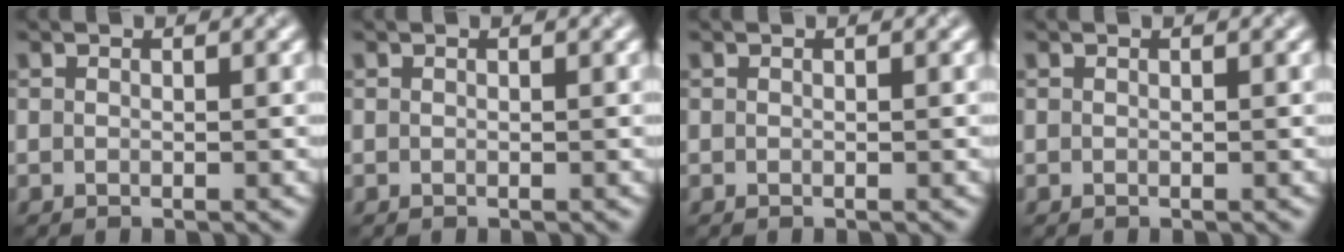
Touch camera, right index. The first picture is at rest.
{"total": 0.0}
{"total": 0.0}
{"total": 0.0}